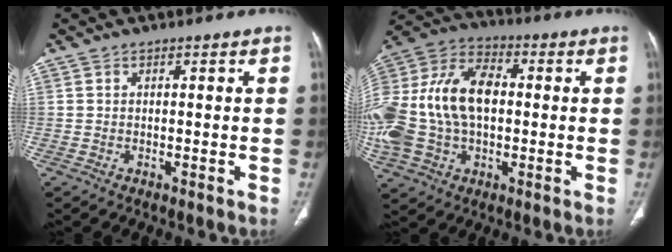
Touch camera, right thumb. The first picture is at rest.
{"total": 22.5, "force": [0.4, 14.7, 17.0], "torque": [-0.374, 0.027, 0.012]}